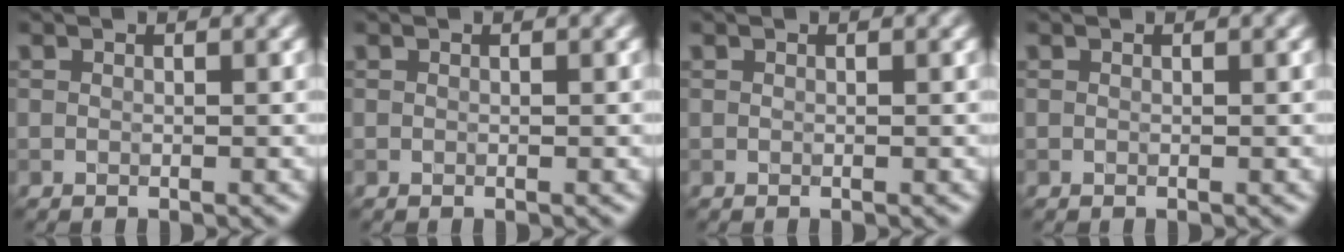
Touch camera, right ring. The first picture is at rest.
{"total": 0.0}
{"total": 0.0}
{"total": 0.0}